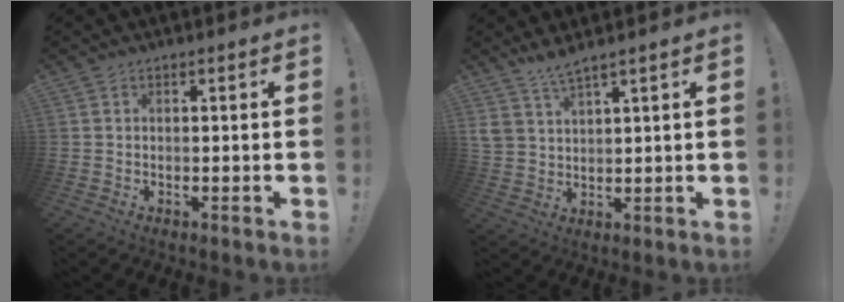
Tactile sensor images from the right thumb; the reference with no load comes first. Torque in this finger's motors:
{"motor_torque": [0.00, 0.04, -0.24, 0.41, 0.03]}